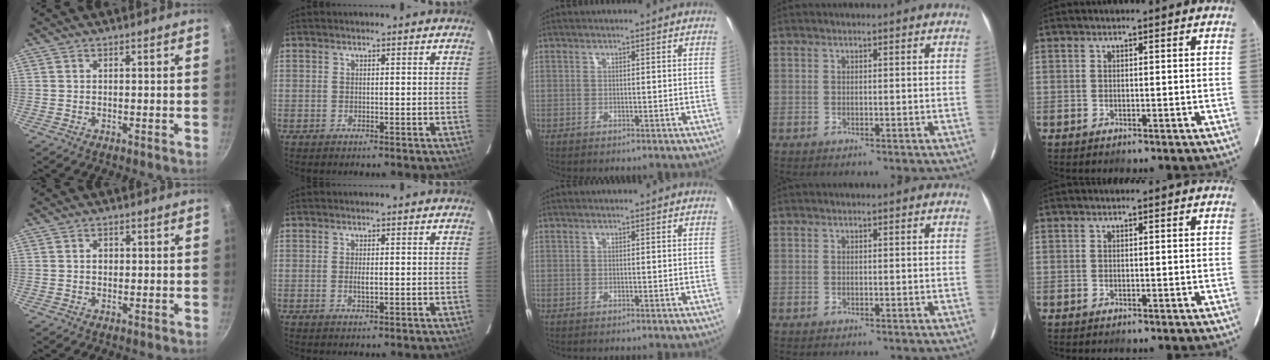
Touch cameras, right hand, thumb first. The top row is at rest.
{"thumb": {"total": 1.4, "force": [0.0, 1.2, 0.7], "torque": [-0.007, 0.003, -0.001]}, "index": {"total": 1.5, "force": [-0.1, 0.4, 1.4], "torque": [-0.027, -0.001, -0.002]}}